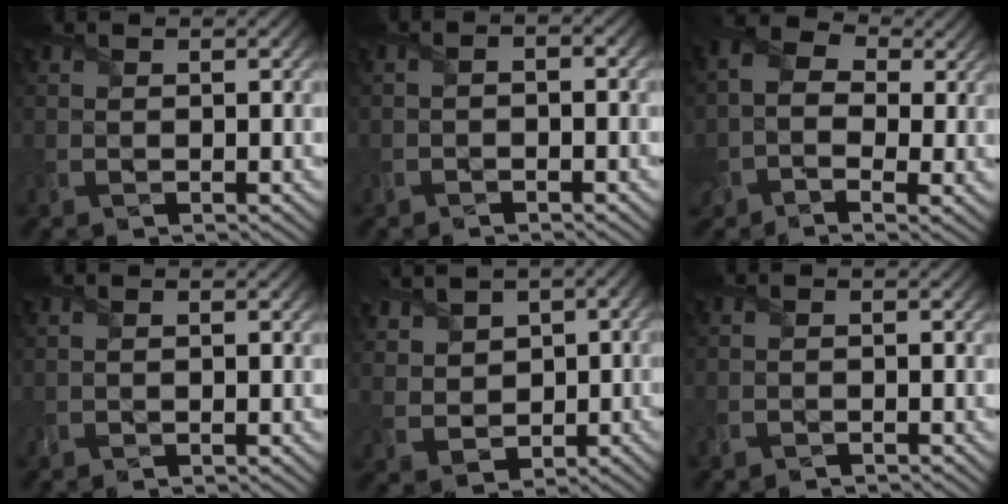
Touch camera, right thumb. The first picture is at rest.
{"total": 1.6, "force": [-1.1, 0.6, 1.0], "torque": [-0.015, 0.004, -0.018]}
{"total": 7.3, "force": [0.1, 5.2, 5.1], "torque": [-0.122, -0.009, 0.000]}
{"total": 0.5, "force": [-0.5, 0.0, 0.3], "torque": [-0.004, 0.001, -0.007]}
{"total": 4.7, "force": [1.7, 4.1, 1.5], "torque": [-0.068, -0.010, 0.035]}
{"total": 1.5, "force": [-1.4, 0.4, 0.2], "torque": [-0.005, -0.003, -0.029]}